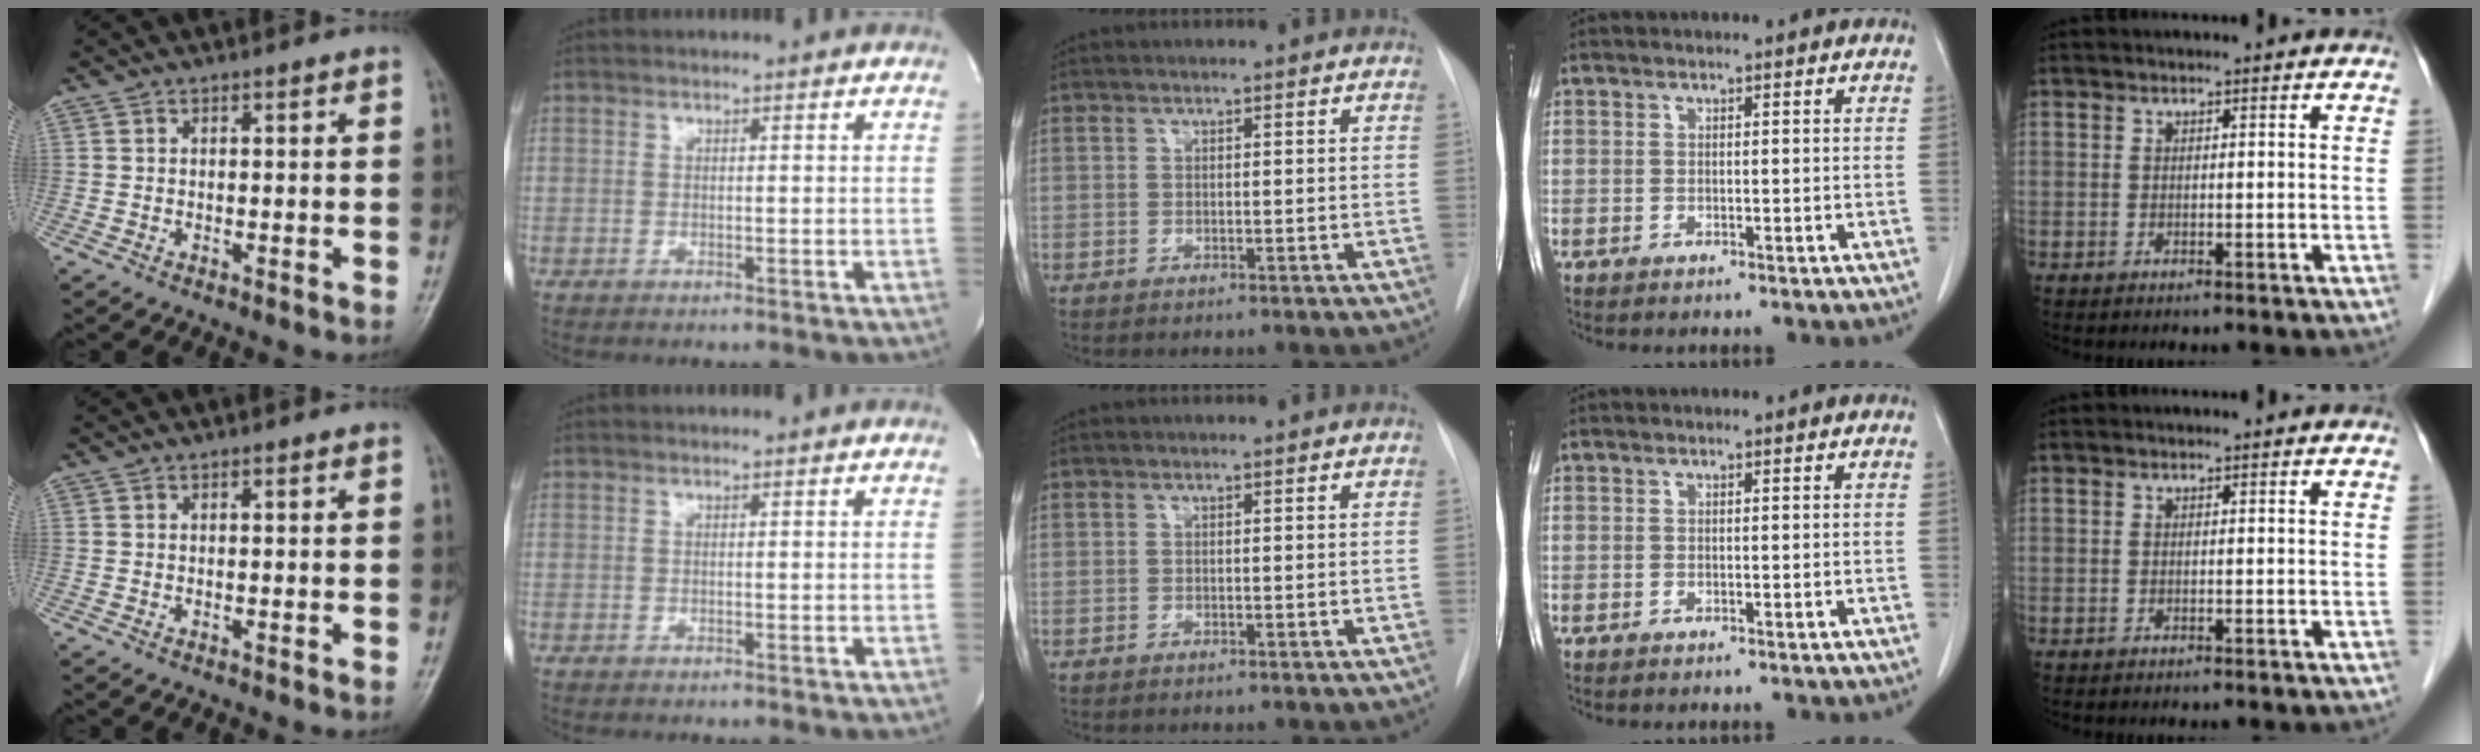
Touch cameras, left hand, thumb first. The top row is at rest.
{}